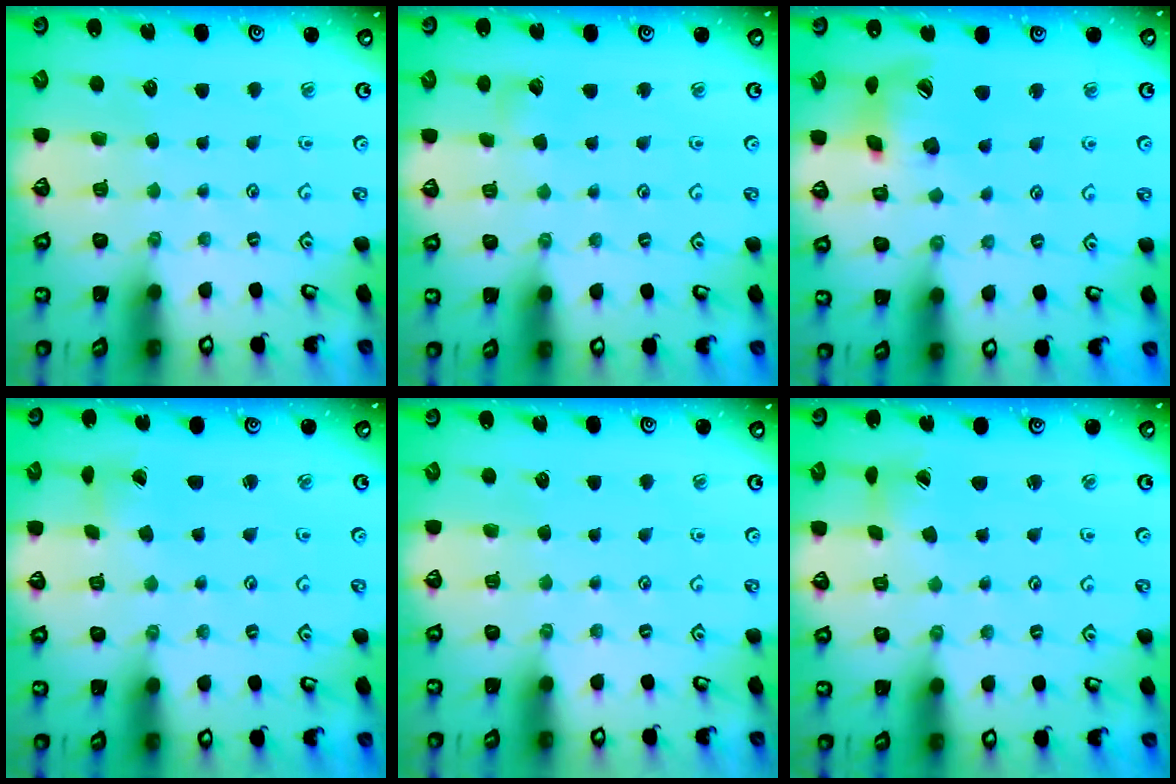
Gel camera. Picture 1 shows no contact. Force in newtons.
{"total": 3.0, "press": 3.0, "slide": 0.3}
{"total": 14.5, "press": 14.4, "slide": 2.2}
{"total": 1.2, "press": 1.2, "slide": 0.1}
{"total": 0.0}
{"total": 2.6, "press": 2.6, "slide": 0.3}